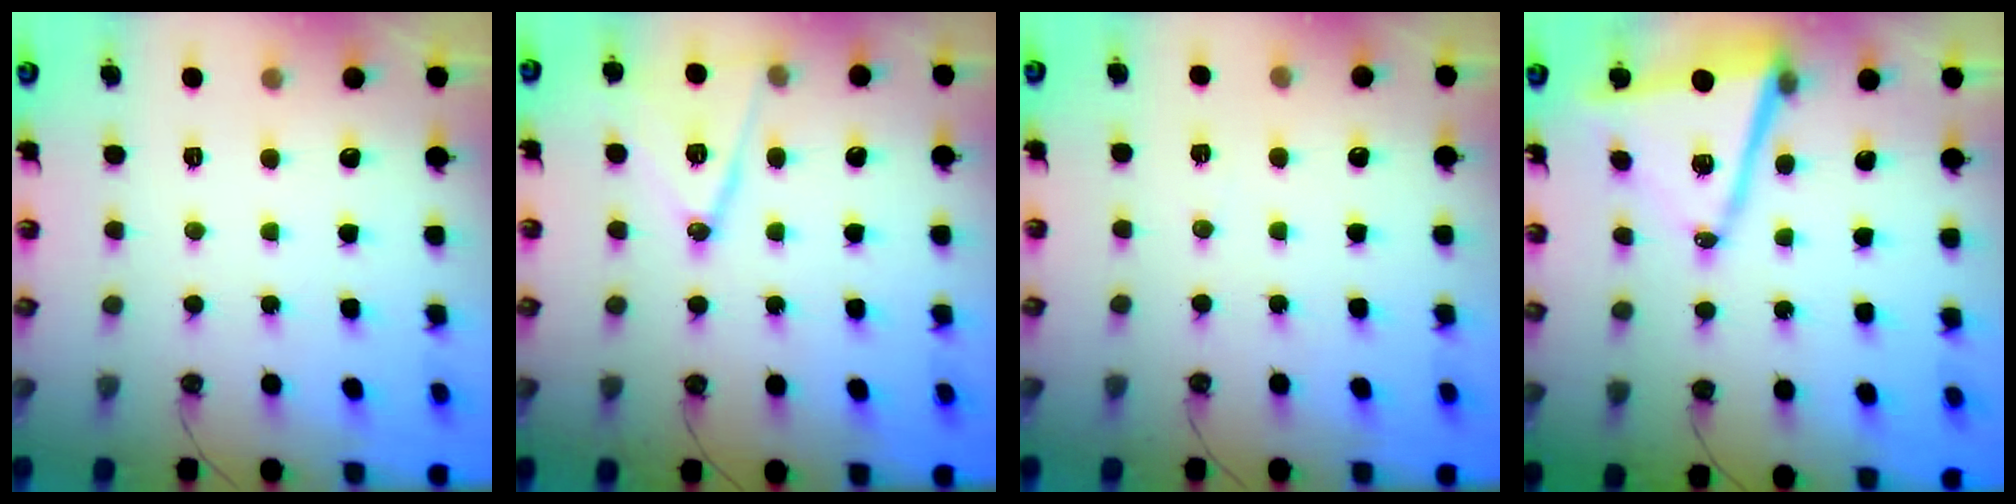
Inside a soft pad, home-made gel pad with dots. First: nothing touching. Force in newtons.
{"total": 13.1, "press": 12.7, "slide": 3.2}
{"total": 3.3, "press": 2.7, "slide": 1.9}
{"total": 11.3, "press": 11.1, "slide": 2.1}